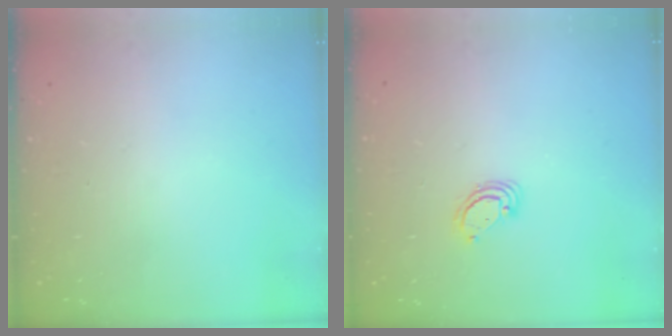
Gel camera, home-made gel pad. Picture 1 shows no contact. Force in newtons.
{"total": 3.5, "press": 3.5, "slide": 0.1}